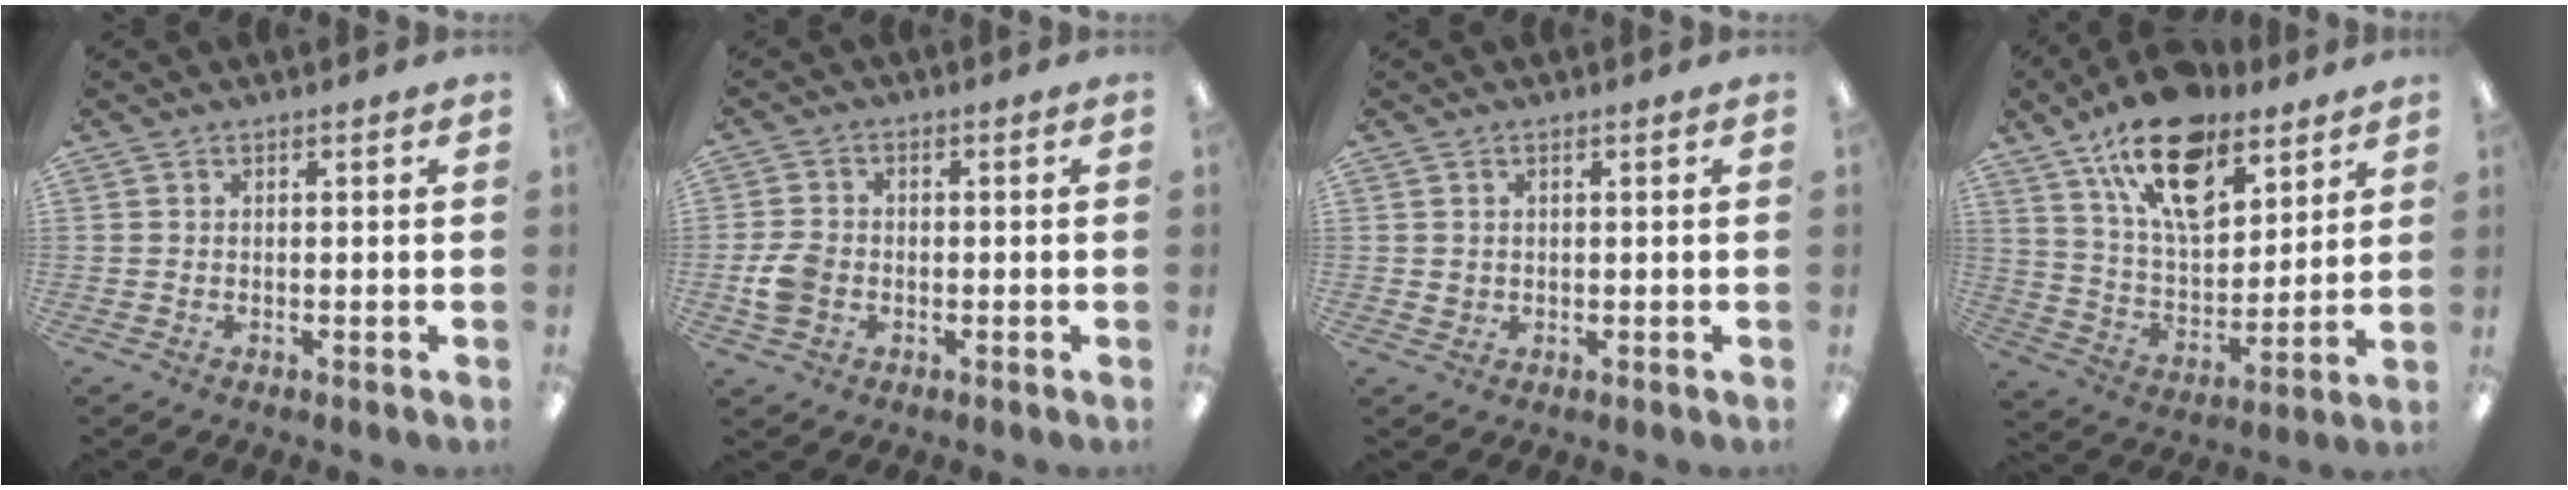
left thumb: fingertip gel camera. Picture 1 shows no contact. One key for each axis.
{"total": 5.6, "fx": -1.3, "fy": 4.4, "fz": 3.2, "tx": -0.058, "ty": 0.005, "tz": -0.024}
{"total": 1.2, "fx": 0.5, "fy": 1.0, "fz": 0.3, "tx": -0.007, "ty": 0.005, "tz": 0.008}
{"total": 19.4, "fx": 12.3, "fy": 9.6, "fz": 11.5, "tx": -0.192, "ty": -0.053, "tz": 0.217}